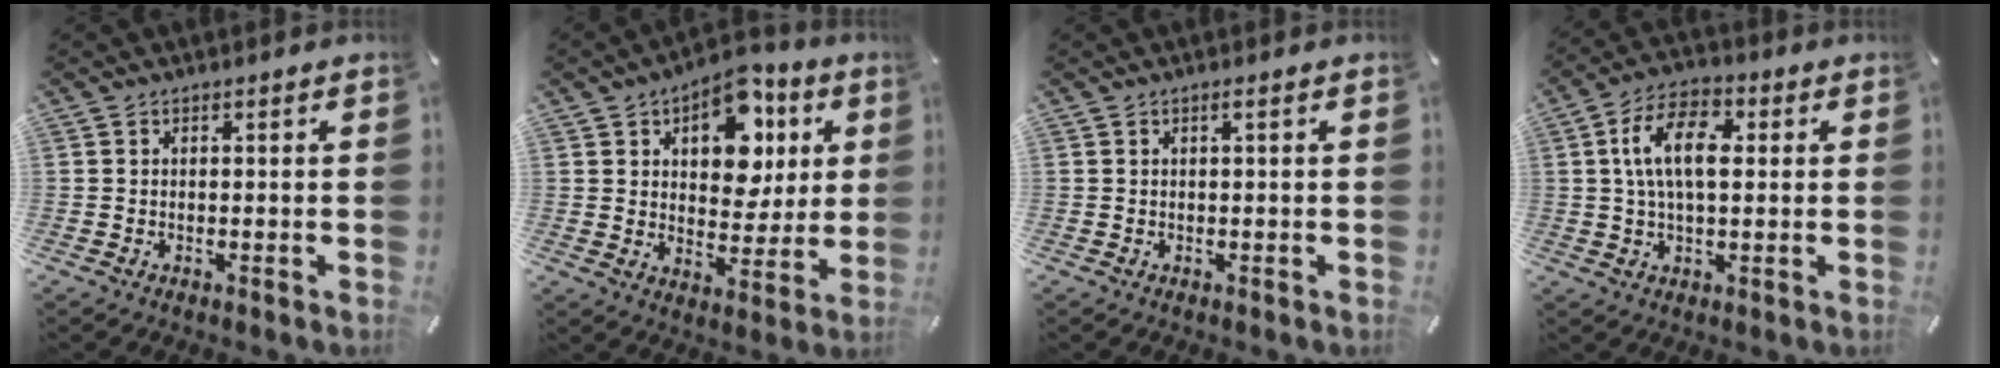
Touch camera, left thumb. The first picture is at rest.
{"total": 13.8, "force": [6.1, 9.1, 8.4], "torque": [-0.113, -0.025, 0.105]}
{"total": 0.9, "force": [0.2, -0.1, 0.8], "torque": [-0.016, 0.000, 0.003]}
{"total": 11.3, "force": [1.8, 6.1, 9.3], "torque": [-0.188, 0.010, 0.030]}